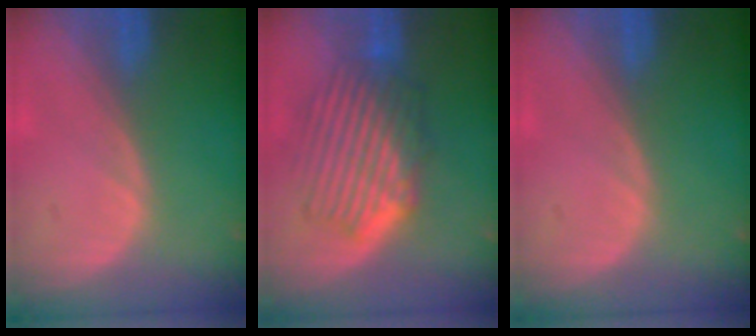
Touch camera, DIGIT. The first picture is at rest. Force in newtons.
{"total": 8.4, "press": 7.9, "slide": 3.0}
{"total": 0.0}